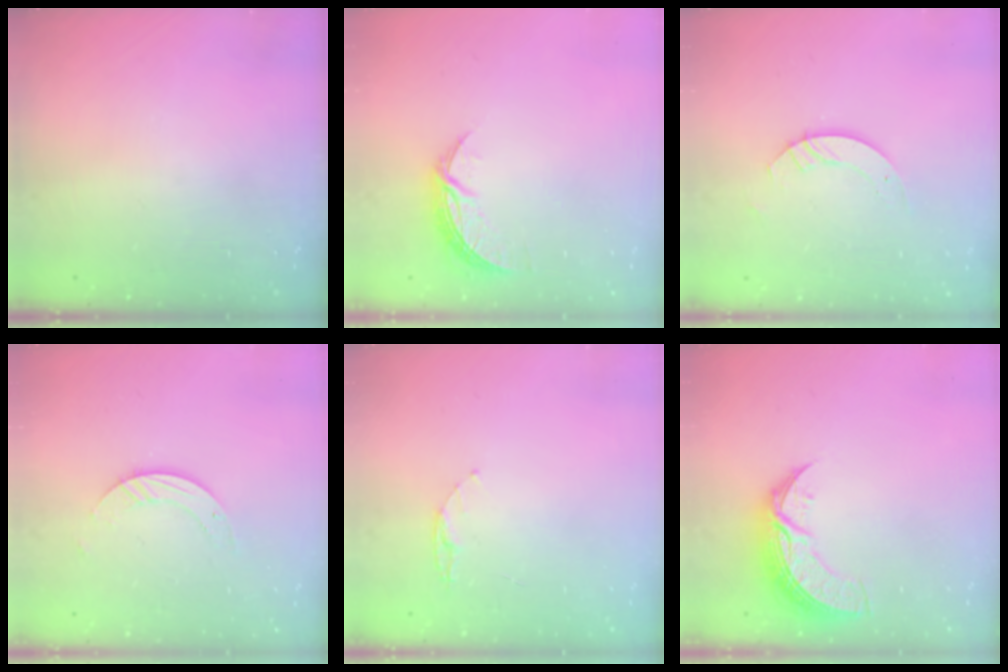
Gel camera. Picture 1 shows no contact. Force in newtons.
{"total": 7.1, "press": 7.1, "slide": 0.3}
{"total": 3.7, "press": 3.7, "slide": 0.3}
{"total": 3.9, "press": 3.9, "slide": 0.1}
{"total": 4.5, "press": 4.4, "slide": 0.4}
{"total": 7.9, "press": 7.9, "slide": 0.6}